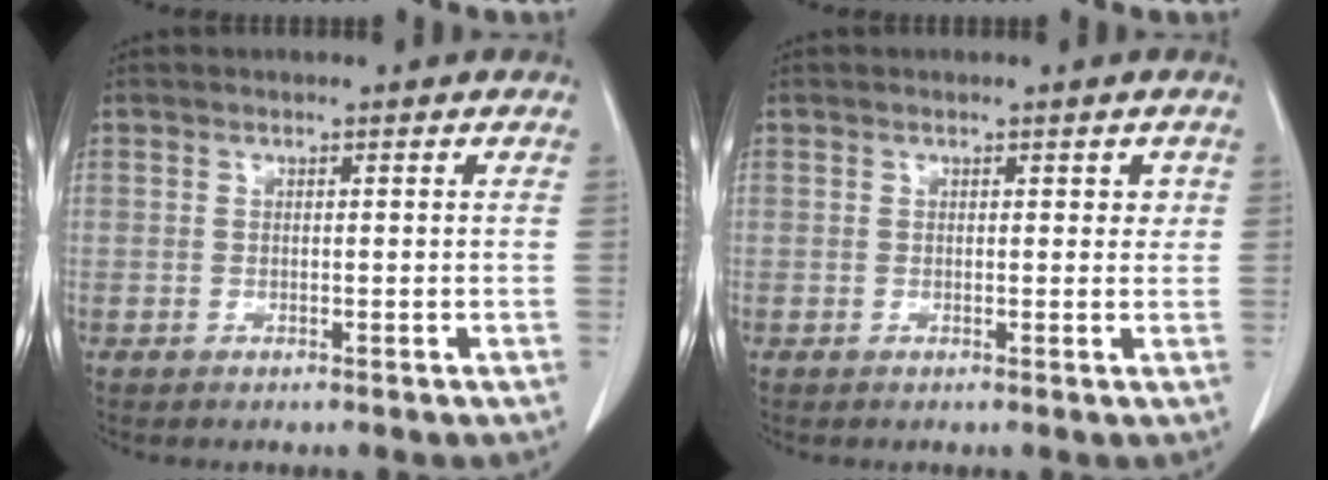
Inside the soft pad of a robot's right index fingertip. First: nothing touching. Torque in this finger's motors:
{"motor_torque": [0.08, 0.00, 0.04, -0.01]}